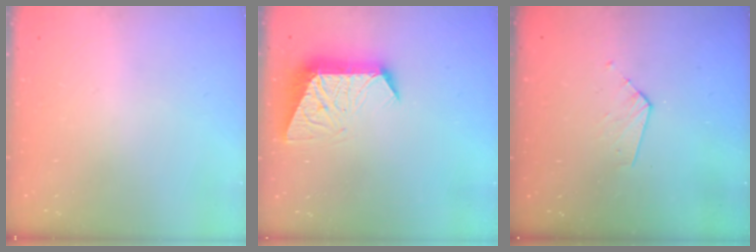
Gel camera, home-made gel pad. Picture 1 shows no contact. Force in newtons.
{"total": 10.9, "press": 10.9, "slide": 0.9}
{"total": 3.7, "press": 3.6, "slide": 0.3}